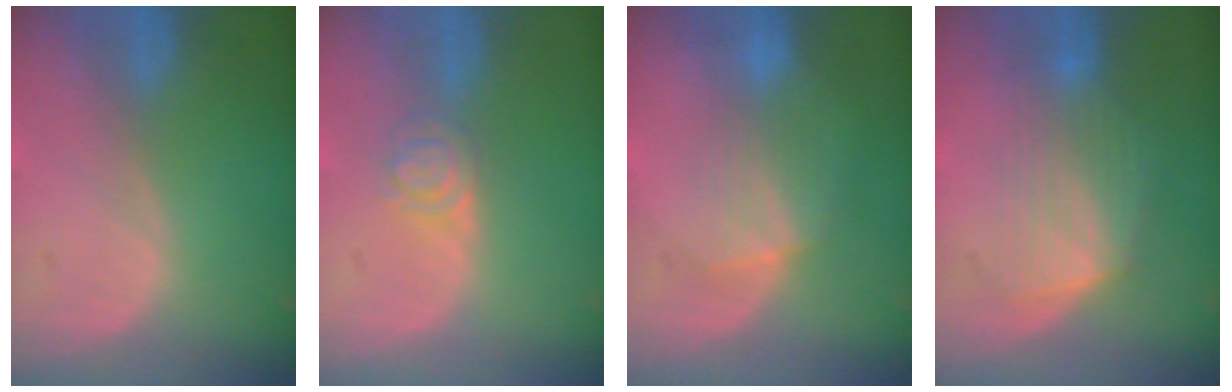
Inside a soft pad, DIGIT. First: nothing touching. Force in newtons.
{"total": 3.9, "press": 3.6, "slide": 1.6}
{"total": 4.6, "press": 4.4, "slide": 1.1}
{"total": 6.4, "press": 6.3, "slide": 1.2}